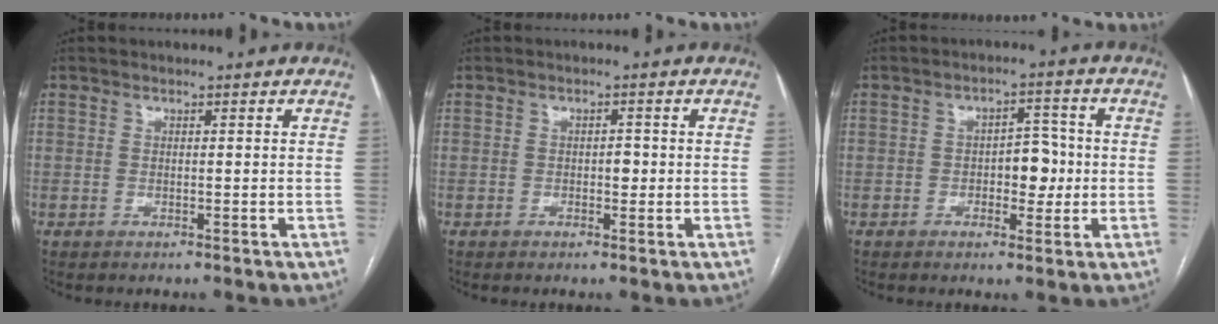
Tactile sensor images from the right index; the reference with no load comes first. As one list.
[{"total": 1.6, "force": [-0.2, 0.9, 1.3], "torque": [-0.015, 0.004, -0.003]}, {"total": 5.3, "force": [-0.6, 3.0, 4.3], "torque": [-0.056, 0.013, -0.008]}]